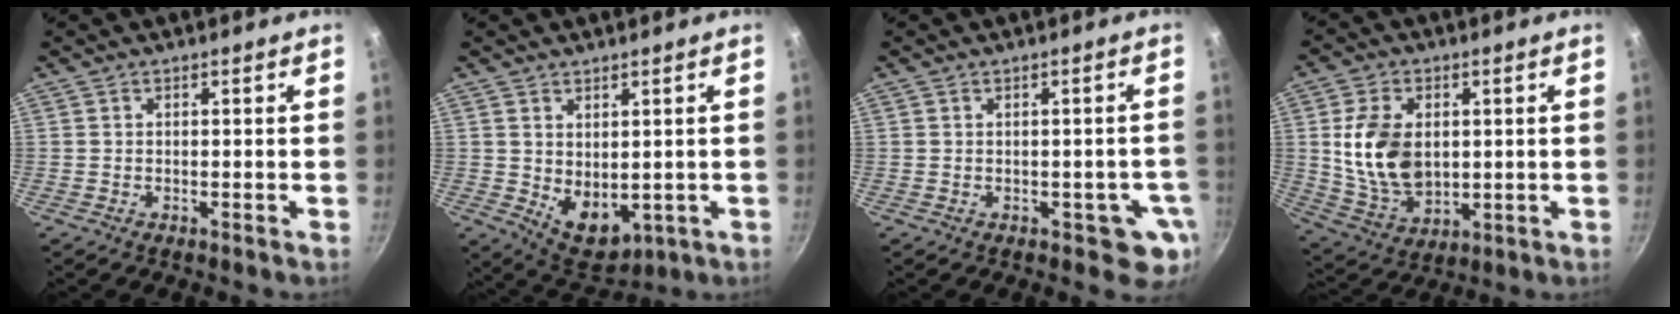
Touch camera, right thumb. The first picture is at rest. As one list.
[{"total": 7.8, "force": [0.6, 5.3, 5.7], "torque": [-0.065, -0.021, 0.032]}, {"total": 4.9, "force": [-1.0, 3.2, 3.5], "torque": [-0.010, 0.010, -0.009]}, {"total": 13.7, "force": [1.5, 9.3, 9.9], "torque": [-0.169, -0.017, 0.040]}]